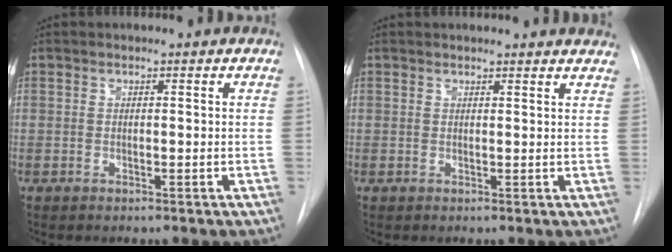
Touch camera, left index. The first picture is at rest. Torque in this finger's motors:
{"motor_torque": [0.88, -1.25, -0.03, -0.02]}